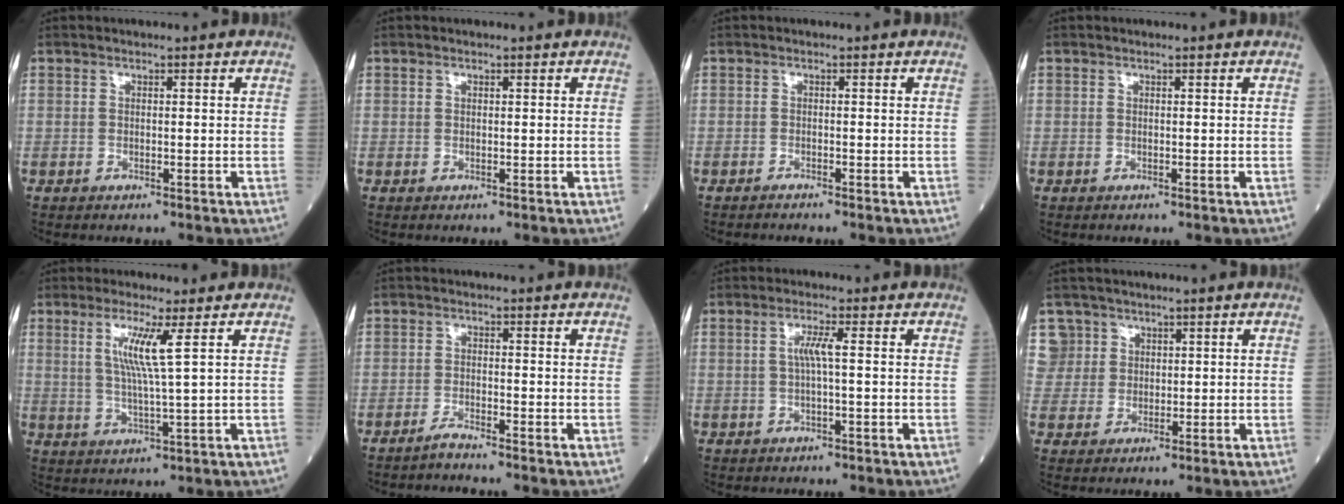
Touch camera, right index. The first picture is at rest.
{"total": 0.0}
{"total": 0.6, "force": [-0.6, -0.2, 0.2], "torque": [-0.008, -0.001, -0.007]}
{"total": 0.0}
{"total": 6.0, "force": [2.1, -0.9, 5.6], "torque": [-0.111, -0.006, 0.042]}
{"total": 1.7, "force": [-1.6, -0.4, 0.4], "torque": [-0.013, -0.005, -0.030]}
{"total": 2.9, "force": [0.2, -0.1, 2.8], "torque": [-0.058, 0.003, 0.003]}
{"total": 4.4, "force": [2.3, 3.6, -0.8], "torque": [0.033, 0.009, 0.046]}